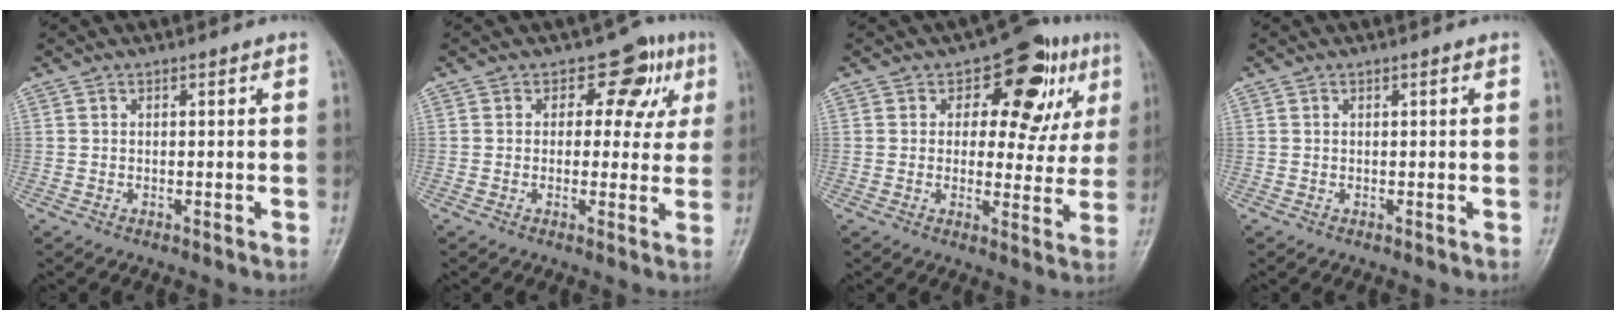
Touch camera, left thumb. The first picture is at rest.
{"total": 7.3, "force": [2.7, 5.5, 4.0], "torque": [0.008, 0.000, 0.023]}
{"total": 12.9, "force": [5.0, 8.1, 8.7], "torque": [-0.047, -0.003, 0.059]}
{"total": 0.0}